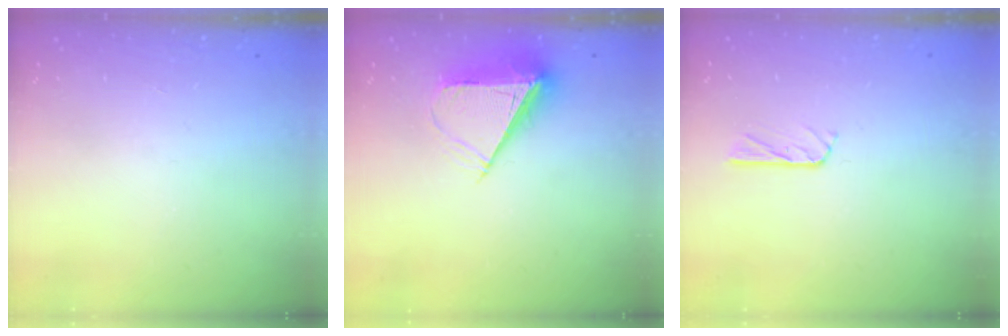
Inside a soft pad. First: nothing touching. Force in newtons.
{"total": 10.1, "press": 10.1, "slide": 0.6}
{"total": 3.7, "press": 3.6, "slide": 0.4}